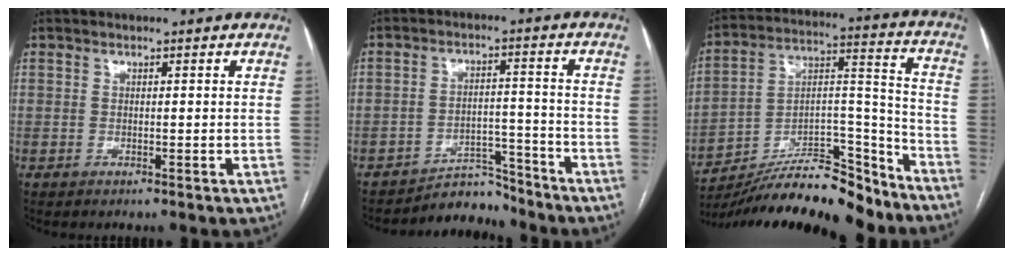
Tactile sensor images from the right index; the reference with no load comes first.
{"total": 5.7, "force": [-5.6, 1.2, -0.7], "torque": [0.017, 0.029, -0.084]}
{"total": 21.4, "force": [-19.1, 3.9, 8.8], "torque": [-0.150, 0.029, -0.311]}